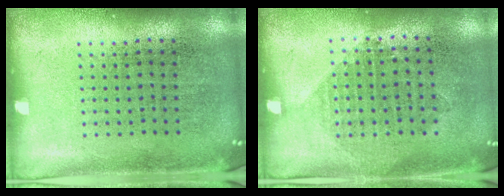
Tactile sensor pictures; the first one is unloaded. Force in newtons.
{"total": 1.1, "press": 0.9, "slide": 0.5}